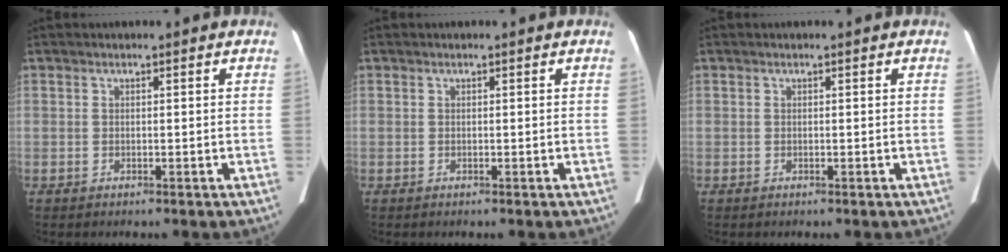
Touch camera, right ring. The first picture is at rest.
{"total": 0.0}
{"total": 0.0}